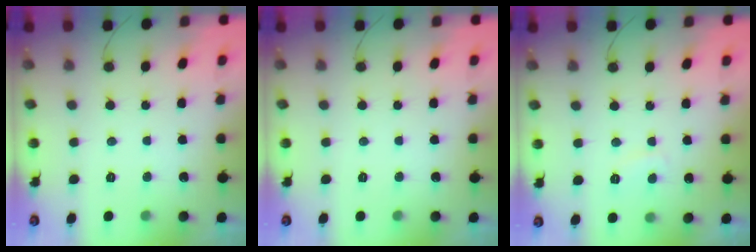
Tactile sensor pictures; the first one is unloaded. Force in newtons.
{"total": 0.0}
{"total": 2.7, "press": 2.6, "slide": 0.8}